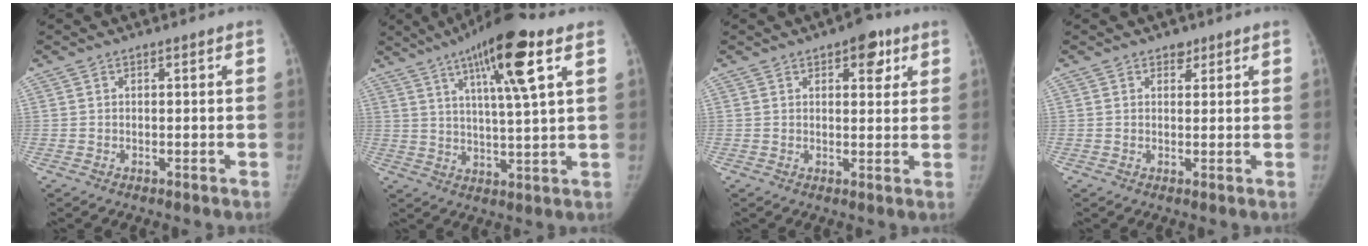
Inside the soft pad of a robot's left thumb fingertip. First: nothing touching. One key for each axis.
{"total": 15.2, "fx": 7.3, "fy": 2.0, "fz": 13.2, "tx": -0.217, "ty": -0.016, "tz": 0.117}
{"total": 5.9, "fx": 3.0, "fy": 3.0, "fz": 4.1, "tx": -0.025, "ty": -0.009, "tz": 0.033}
{"total": 1.7, "fx": 1.2, "fy": 1.2, "fz": 0.4, "tx": 0.008, "ty": -0.006, "tz": 0.014}